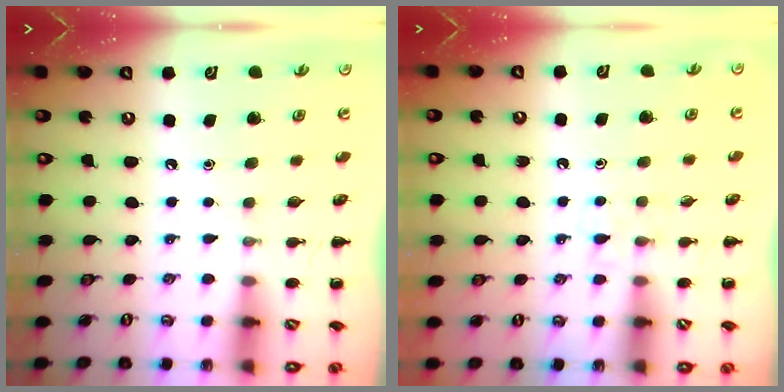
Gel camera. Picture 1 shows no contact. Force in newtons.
{"total": 4.3, "press": 4.0, "slide": 1.6}